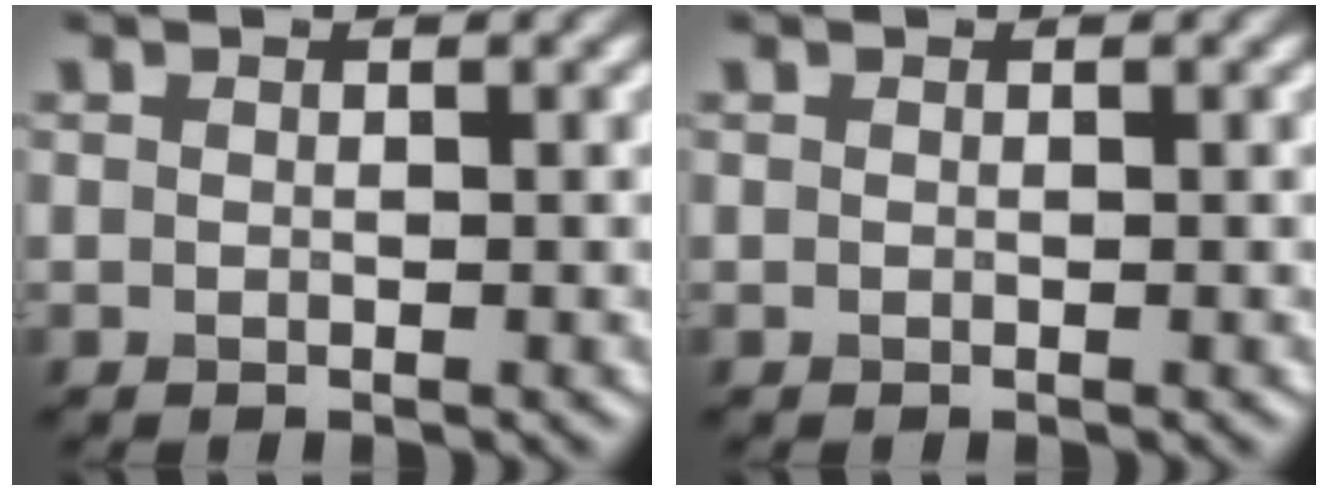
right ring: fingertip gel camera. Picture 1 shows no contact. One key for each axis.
{"total": 0.0}